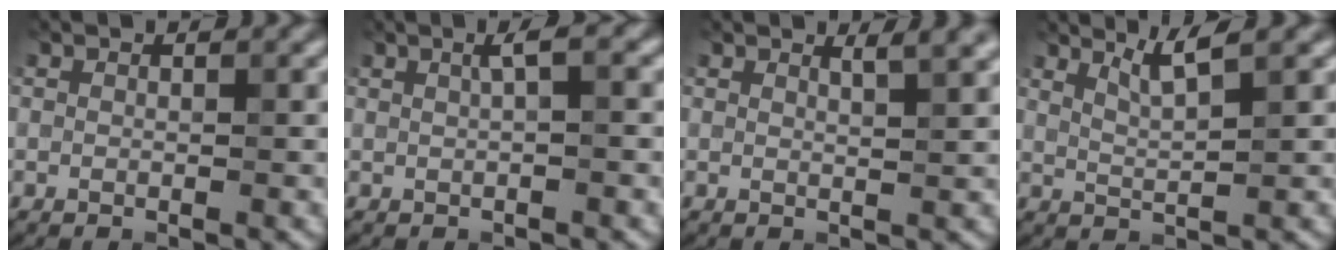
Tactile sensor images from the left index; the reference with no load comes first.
{"total": 2.0, "force": [0.5, 0.4, 1.9], "torque": [-0.028, 0.011, 0.006]}
{"total": 2.1, "force": [1.5, 0.6, 1.4], "torque": [-0.002, 0.005, 0.013]}
{"total": 2.7, "force": [1.9, 0.4, 1.9], "torque": [-0.029, 0.000, 0.038]}